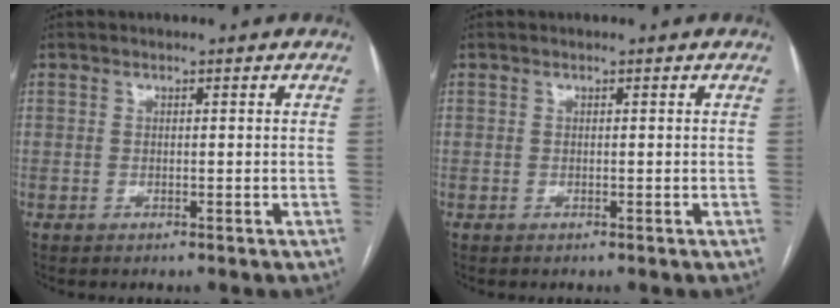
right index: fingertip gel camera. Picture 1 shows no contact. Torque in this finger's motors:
{"motor_torque": [0.00, 0.00, 0.00, -0.01]}